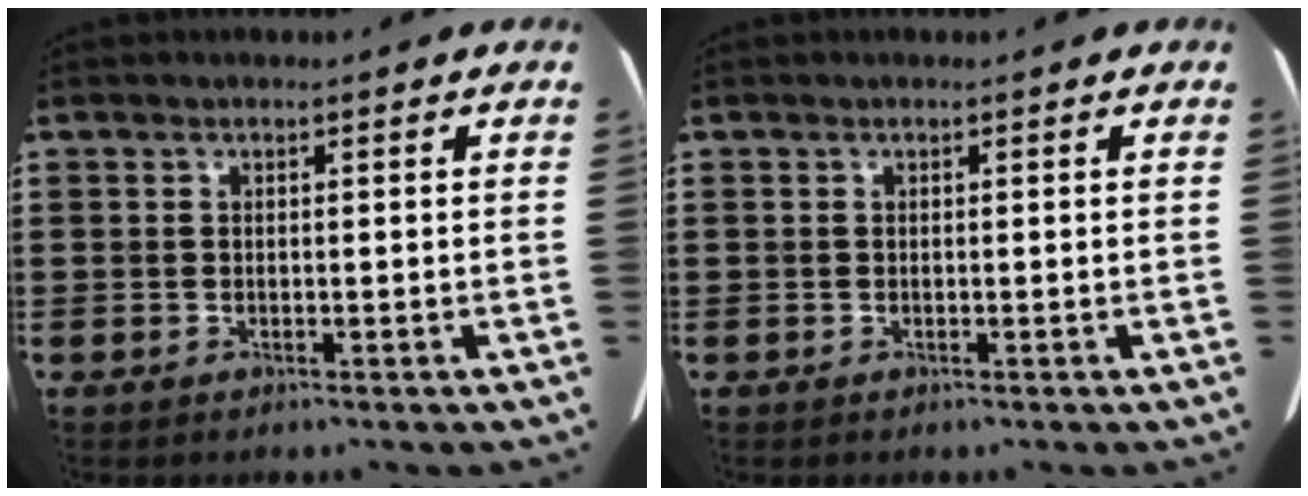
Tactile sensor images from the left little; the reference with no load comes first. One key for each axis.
{"total": 0.0}